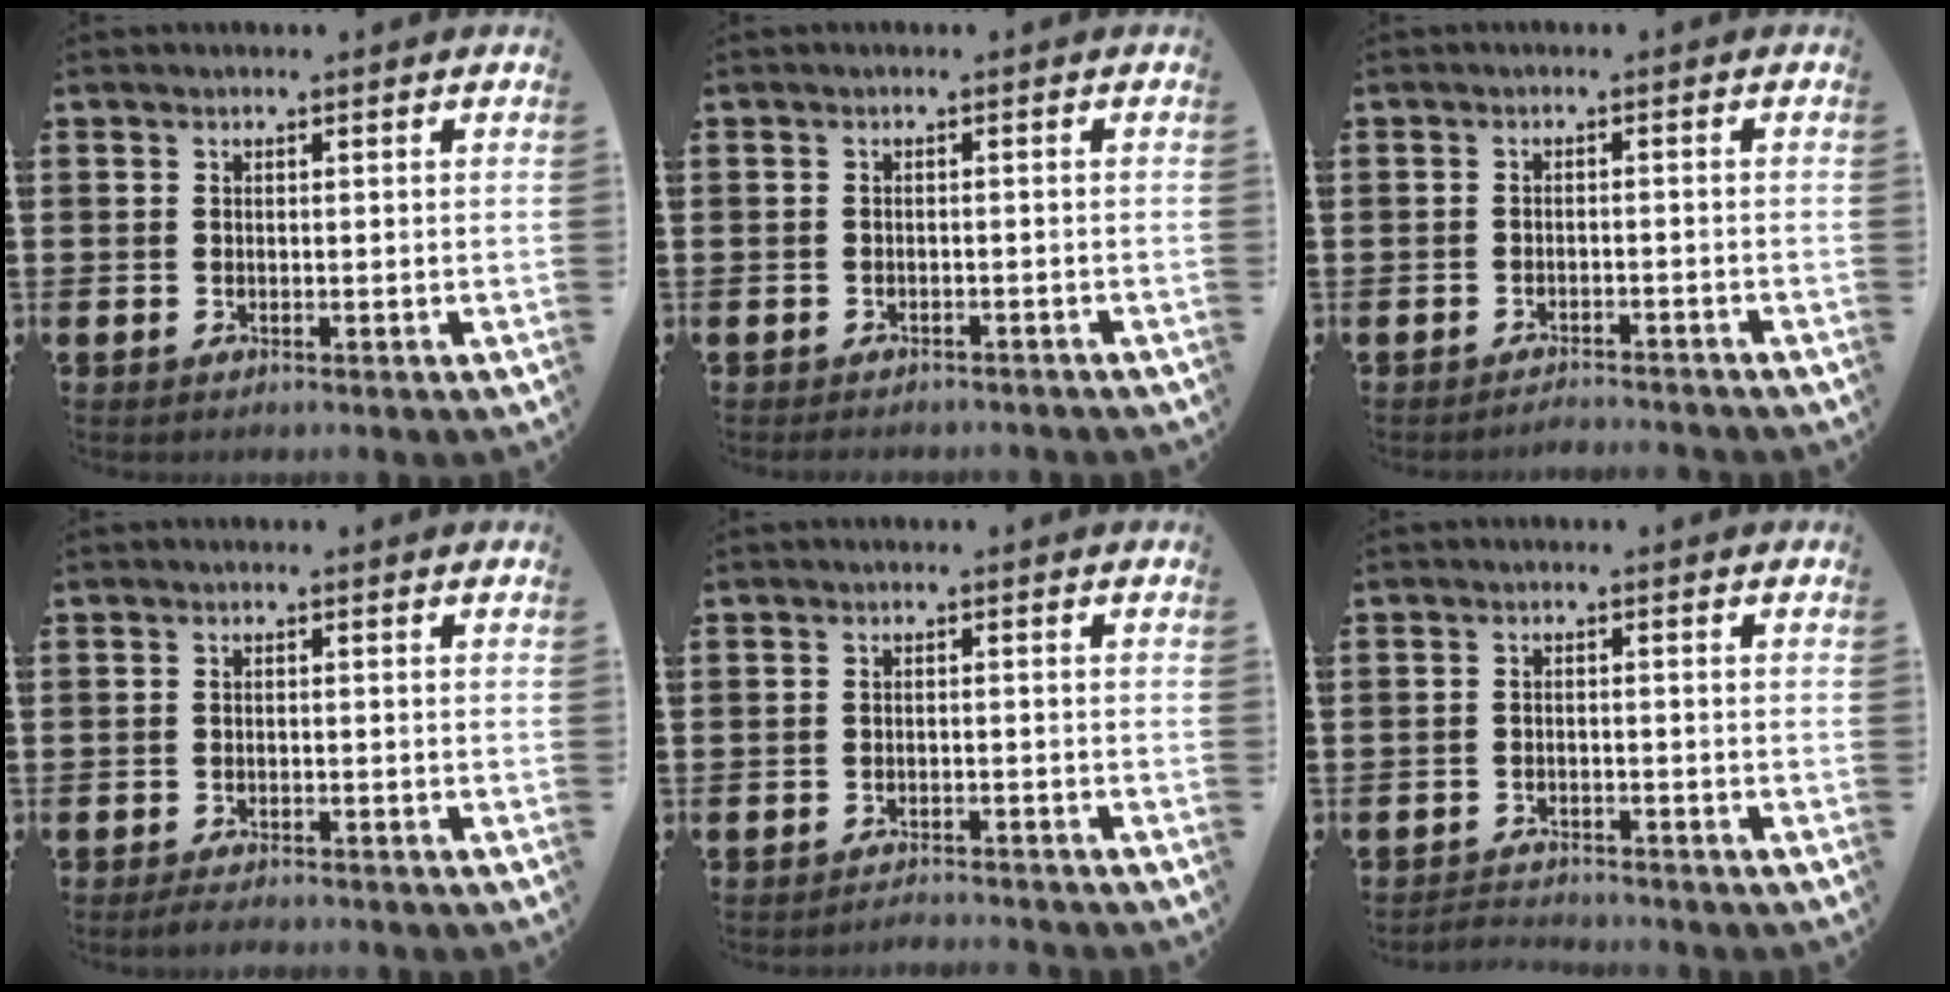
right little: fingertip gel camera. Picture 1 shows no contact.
{"total": 0.9, "force": [-0.9, 0.1, 0.1], "torque": [-0.004, -0.001, -0.019]}
{"total": 1.6, "force": [-1.6, -0.1, -0.1], "torque": [-0.002, 0.005, -0.033]}
{"total": 1.4, "force": [-1.3, 0.1, 0.4], "torque": [-0.009, 0.002, -0.026]}
{"total": 1.5, "force": [-1.5, -0.1, -0.1], "torque": [-0.002, 0.005, -0.032]}
{"total": 2.0, "force": [-2.0, 0.1, -0.2], "torque": [-0.003, 0.003, -0.044]}